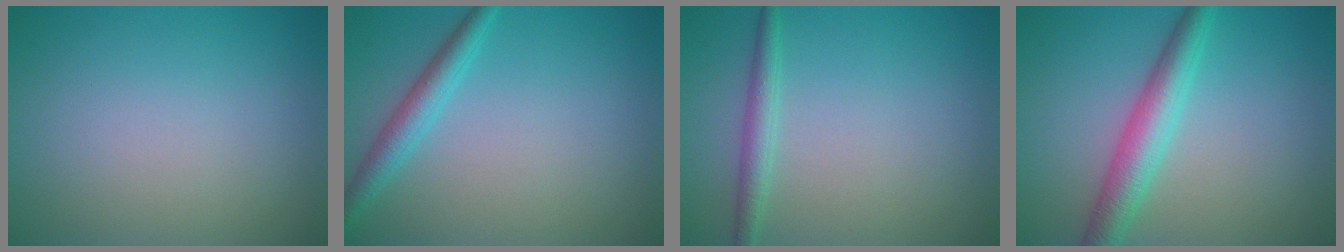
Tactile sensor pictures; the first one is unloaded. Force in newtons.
{"total": 2.7, "press": 2.7, "slide": 0.1}
{"total": 1.9, "press": 1.9, "slide": 0.0}
{"total": 4.3, "press": 4.3, "slide": 0.2}